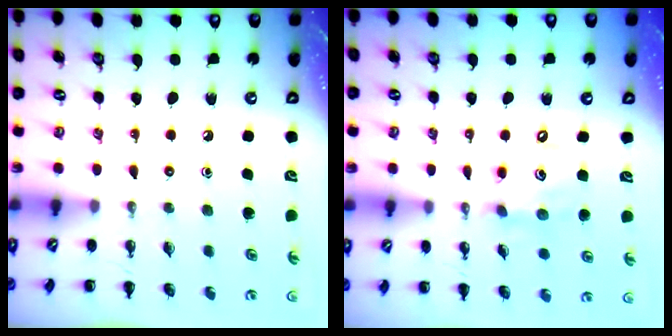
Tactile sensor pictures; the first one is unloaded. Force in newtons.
{"total": 10.1, "press": 9.9, "slide": 1.9}